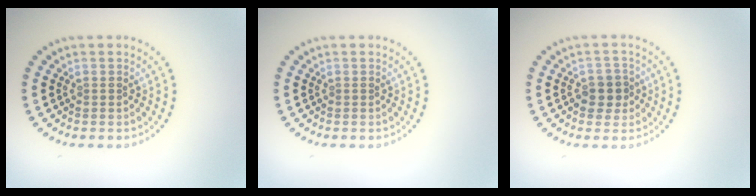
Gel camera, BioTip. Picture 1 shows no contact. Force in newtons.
{"total": 0.0}
{"total": 2.4, "press": 2.3, "slide": 0.7}